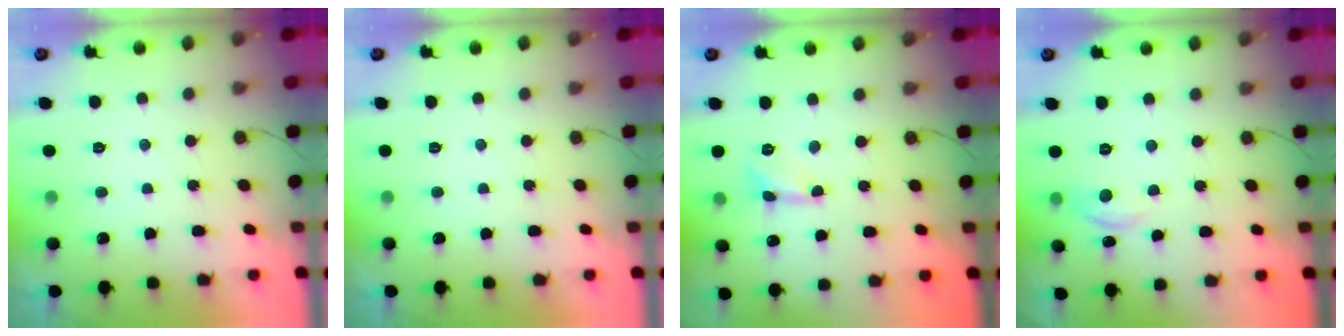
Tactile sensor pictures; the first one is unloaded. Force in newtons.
{"total": 0.0}
{"total": 2.3, "press": 2.3, "slide": 0.2}
{"total": 5.3, "press": 5.2, "slide": 0.6}